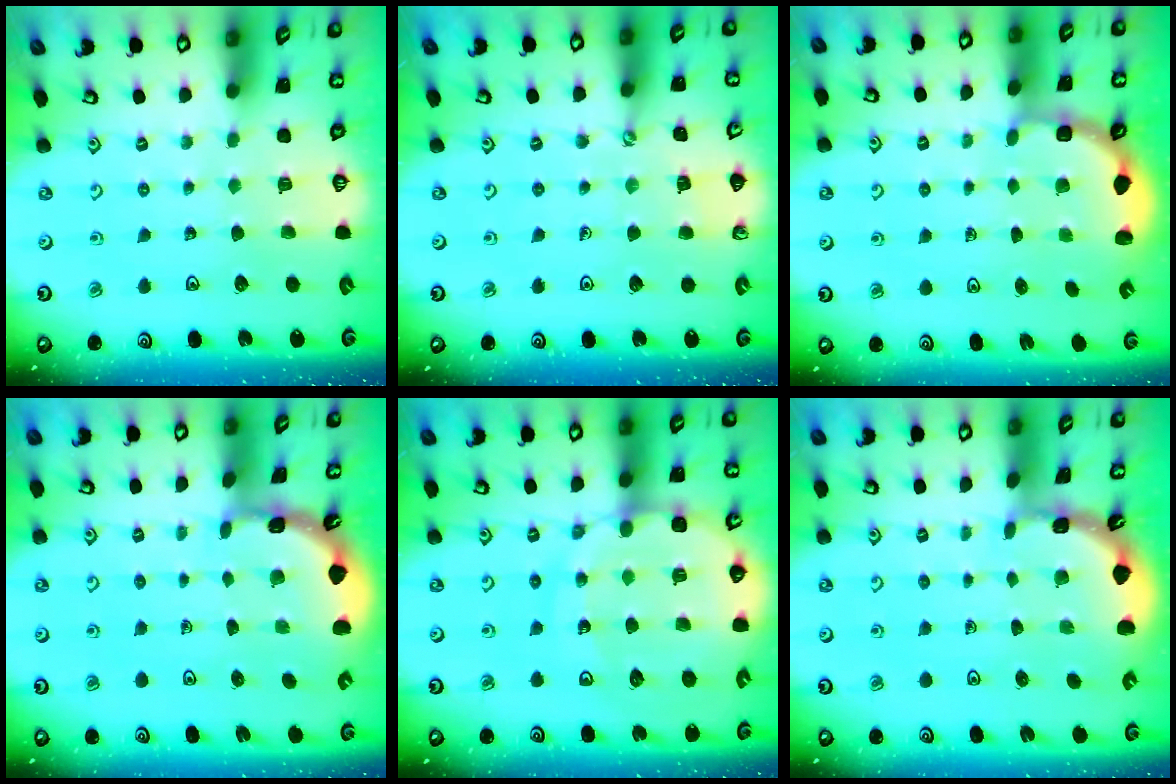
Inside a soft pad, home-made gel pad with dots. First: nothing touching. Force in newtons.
{"total": 2.1, "press": 2.1, "slide": 0.4}
{"total": 3.1, "press": 2.5, "slide": 1.8}
{"total": 1.8, "press": 1.7, "slide": 0.0}
{"total": 16.4, "press": 16.1, "slide": 3.1}
{"total": 1.8, "press": 1.8, "slide": 0.1}